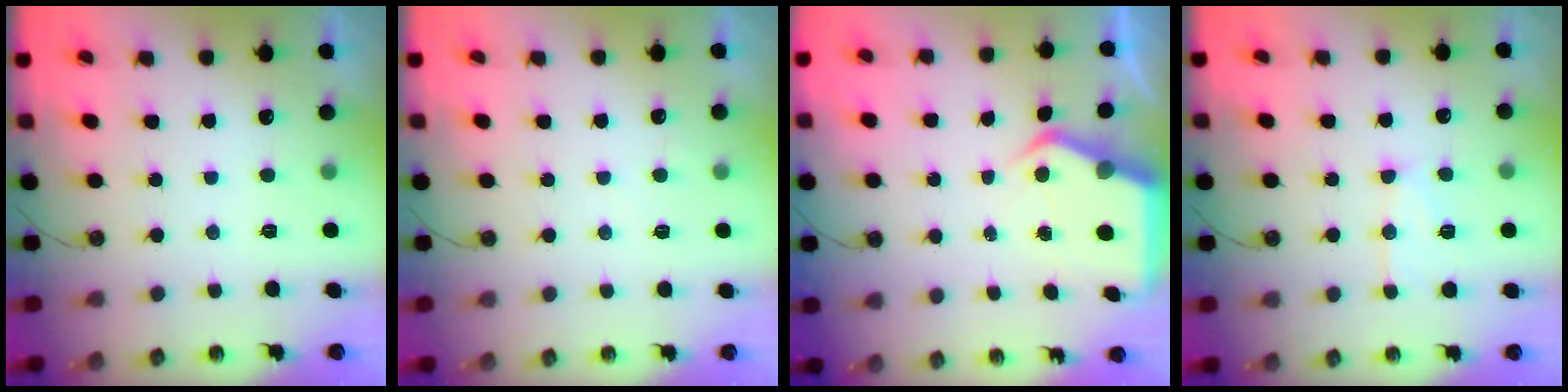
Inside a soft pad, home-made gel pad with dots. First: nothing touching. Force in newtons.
{"total": 1.9, "press": 1.9, "slide": 0.3}
{"total": 5.5, "press": 5.4, "slide": 0.4}
{"total": 10.9, "press": 10.8, "slide": 0.9}